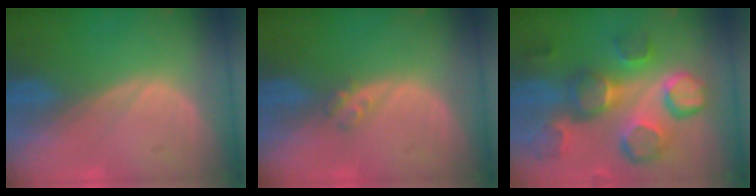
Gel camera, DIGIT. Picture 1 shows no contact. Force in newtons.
{"total": 1.8, "press": 1.5, "slide": 0.9}
{"total": 12.4, "press": 11.1, "slide": 5.6}